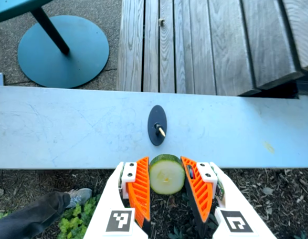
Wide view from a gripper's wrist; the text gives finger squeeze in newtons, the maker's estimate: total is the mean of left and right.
{"total": 10.5, "left": 10.4, "right": 10.6}